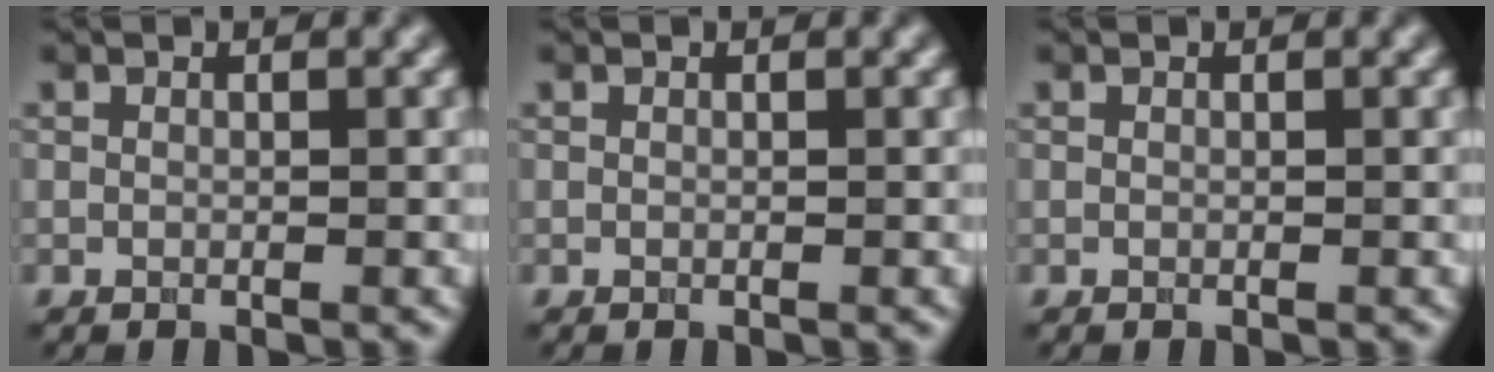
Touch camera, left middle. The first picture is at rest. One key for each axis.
{"total": 0.0}
{"total": 0.0}